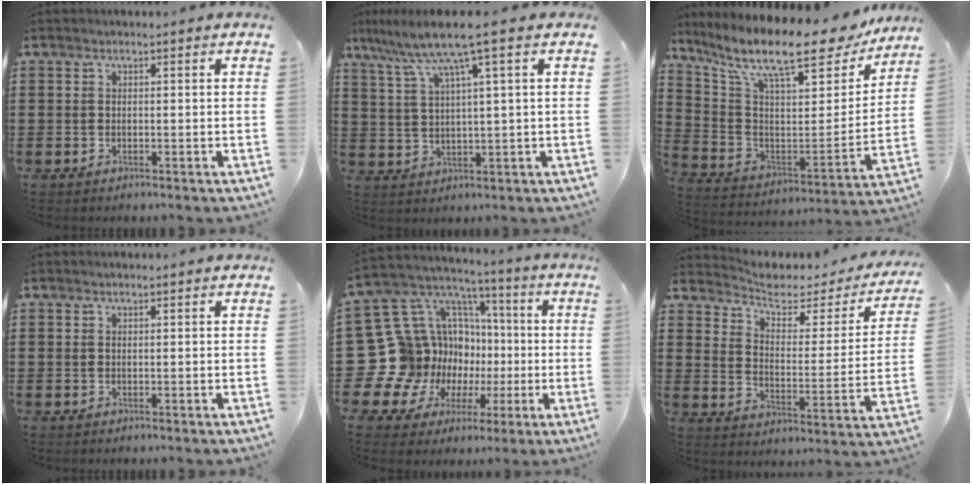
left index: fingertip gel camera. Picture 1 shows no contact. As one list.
[{"total": 7.1, "force": [4.0, -0.1, 5.8], "torque": [-0.129, -0.014, 0.063]}, {"total": 13.8, "force": [10.7, 2.4, 8.3], "torque": [-0.185, -0.070, 0.177]}, {"total": 0.0}, {"total": 16.4, "force": [-0.7, 15.4, 5.6], "torque": [-0.165, -0.040, 0.032]}, {"total": 3.7, "force": [3.0, 1.6, 1.5], "torque": [-0.051, -0.021, 0.045]}]